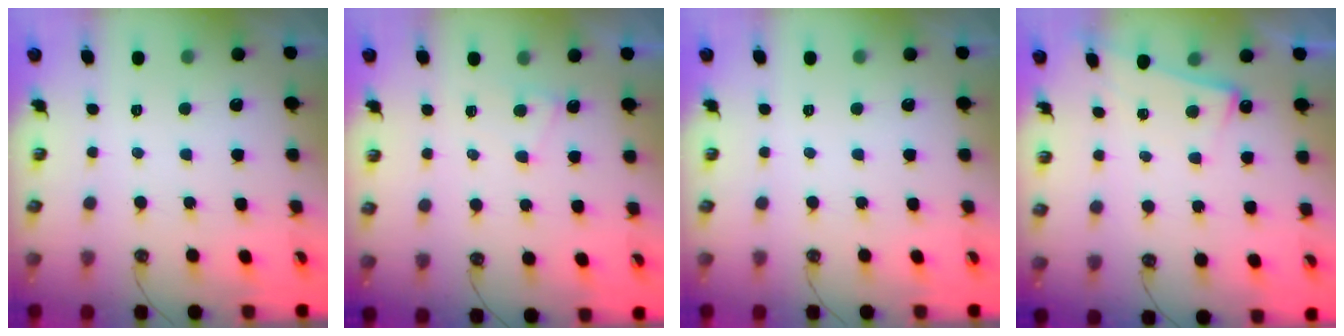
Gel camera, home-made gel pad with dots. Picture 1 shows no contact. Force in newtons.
{"total": 1.0, "press": 0.9, "slide": 0.4}
{"total": 0.0}
{"total": 5.5, "press": 5.5, "slide": 0.3}